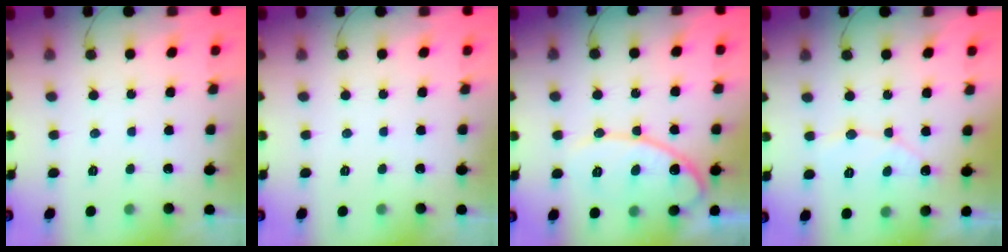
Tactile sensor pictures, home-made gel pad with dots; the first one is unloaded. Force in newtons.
{"total": 0.0}
{"total": 14.2, "press": 14.2, "slide": 0.9}
{"total": 7.1, "press": 7.0, "slide": 0.4}